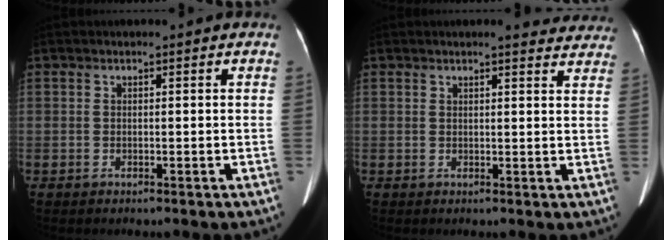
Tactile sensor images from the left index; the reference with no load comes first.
{"total": 8.7, "force": [8.1, 1.5, 2.6], "torque": [-0.009, -0.009, 0.067]}